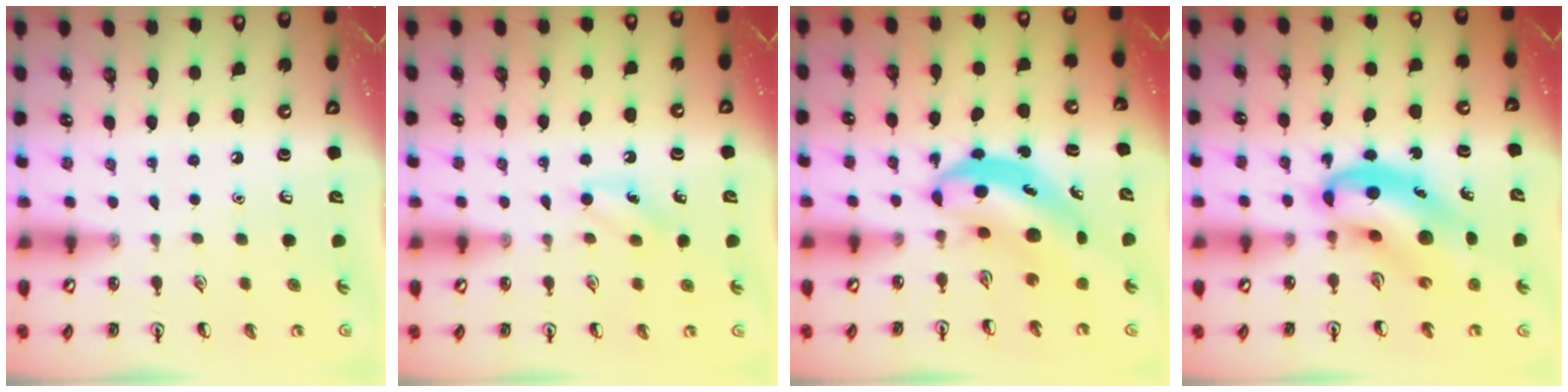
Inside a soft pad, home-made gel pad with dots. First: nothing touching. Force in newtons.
{"total": 4.9, "press": 4.7, "slide": 1.3}
{"total": 5.3, "press": 5.2, "slide": 1.3}
{"total": 9.8, "press": 9.5, "slide": 2.4}